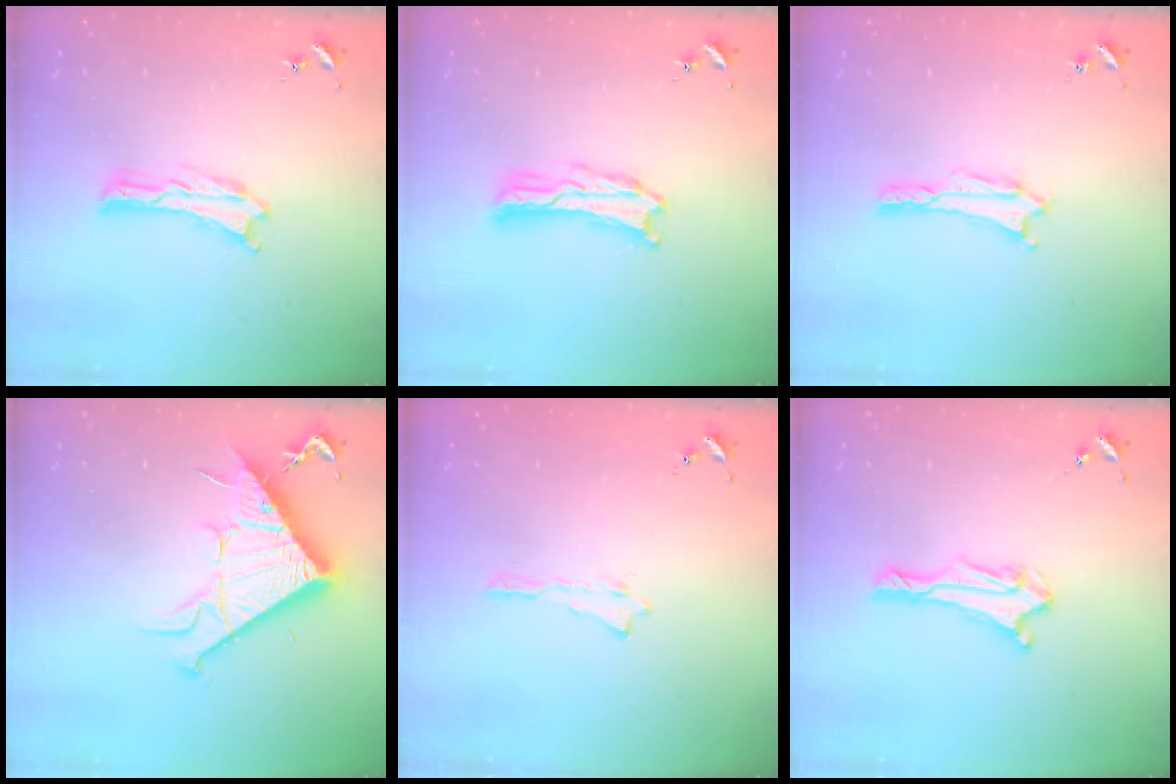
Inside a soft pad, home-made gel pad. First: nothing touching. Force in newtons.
{"total": 2.8, "press": 2.7, "slide": 0.4}
{"total": 1.6, "press": 1.6, "slide": 0.2}
{"total": 11.9, "press": 11.9, "slide": 0.2}
{"total": 0.0}
{"total": 2.9, "press": 2.8, "slide": 0.7}